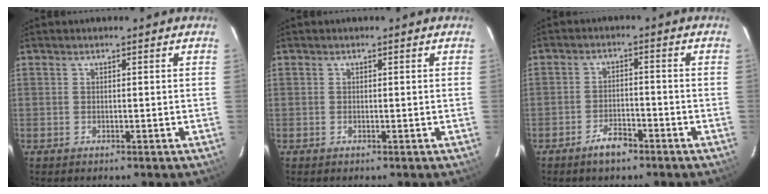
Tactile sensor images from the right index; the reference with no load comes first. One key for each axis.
{"total": 0.0}
{"total": 4.0, "fx": -2.9, "fy": 1.4, "fz": 2.3, "tx": -0.043, "ty": 0.003, "tz": -0.050}